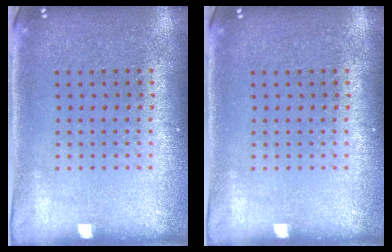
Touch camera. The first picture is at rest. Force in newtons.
{"total": 0.0}